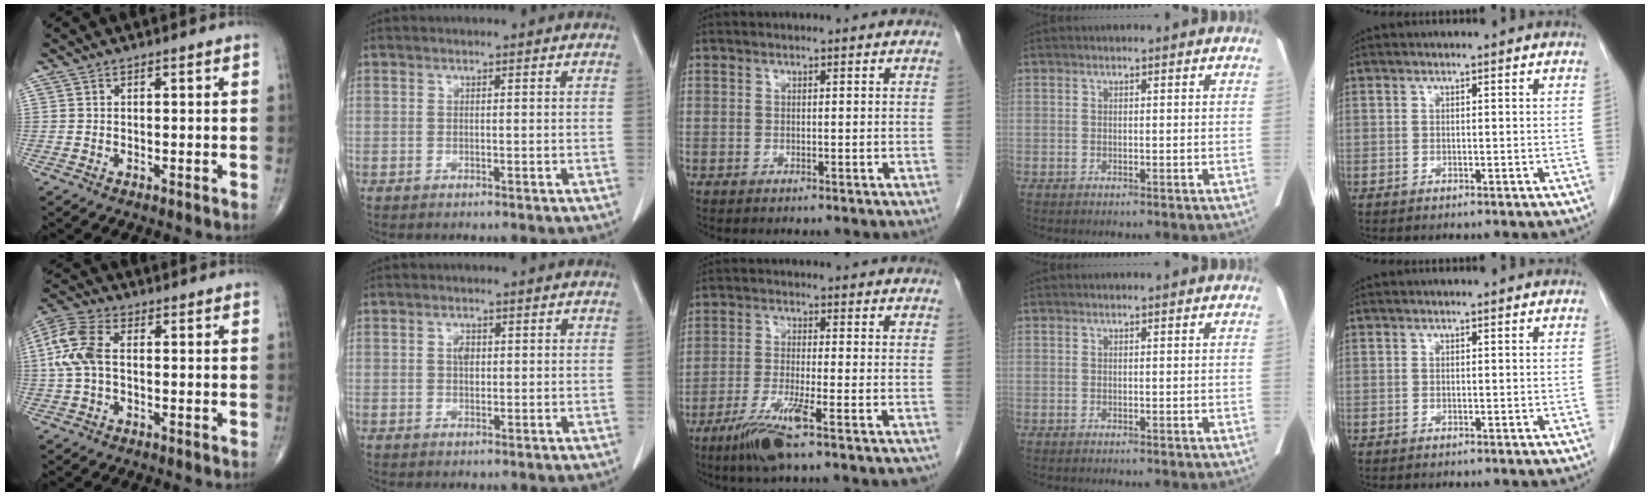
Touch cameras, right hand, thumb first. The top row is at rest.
{"thumb": {"total": 9.2, "force": [0.5, 5.4, 7.4], "torque": [-0.181, 0.022, 0.005]}, "index": {"total": 2.0, "force": [0.4, 1.3, 1.5], "torque": [-0.026, 0.004, 0.007]}, "middle": {"total": 9.1, "force": [-6.2, 0.0, 6.7], "torque": [-0.116, -0.024, -0.104]}}